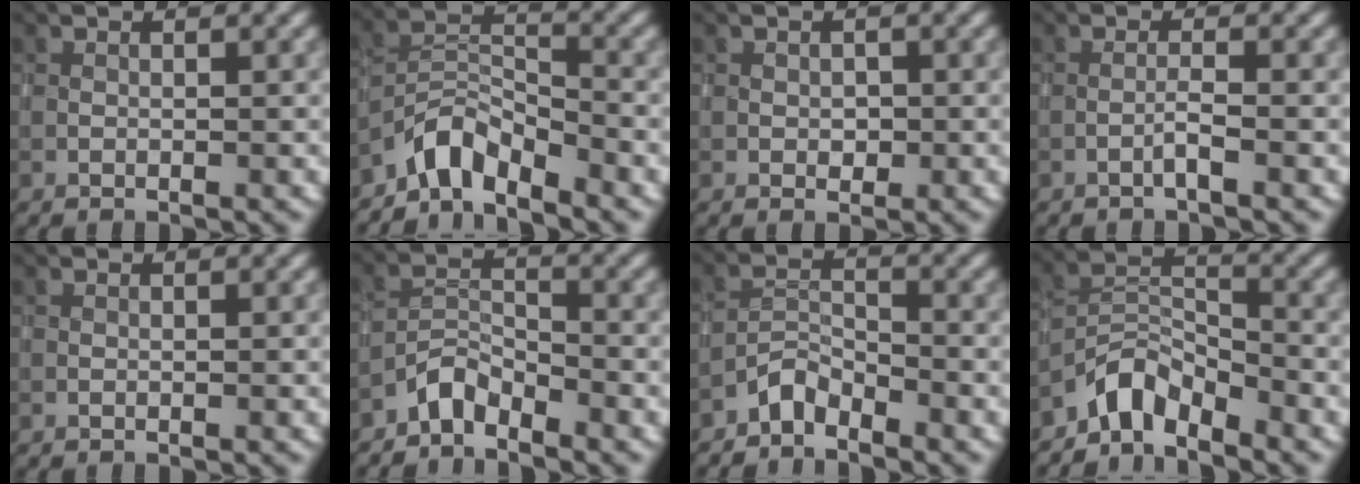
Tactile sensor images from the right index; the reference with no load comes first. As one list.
[{"total": 4.4, "force": [-3.7, 1.4, 1.8], "torque": [-0.026, 0.007, -0.083]}, {"total": 0.9, "force": [-0.1, 0.7, 0.5], "torque": [-0.006, -0.001, -0.003]}, {"total": 1.0, "force": [-0.6, -0.1, 0.8], "torque": [-0.015, 0.008, -0.015]}, {"total": 0.0}, {"total": 2.8, "force": [-2.5, 0.9, 1.0], "torque": [-0.017, 0.013, -0.055]}, {"total": 2.5, "force": [-2.2, 0.8, 0.7], "torque": [-0.012, 0.012, -0.049]}, {"total": 4.2, "force": [-3.6, 1.5, 1.6], "torque": [-0.021, 0.008, -0.080]}]